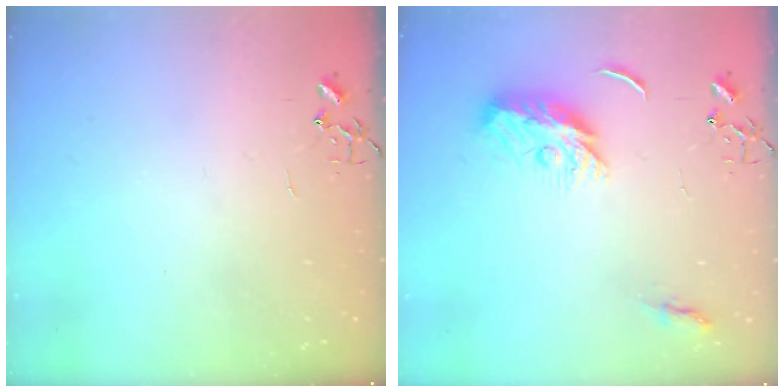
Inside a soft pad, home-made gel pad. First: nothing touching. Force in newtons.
{"total": 10.2, "press": 10.2, "slide": 0.1}